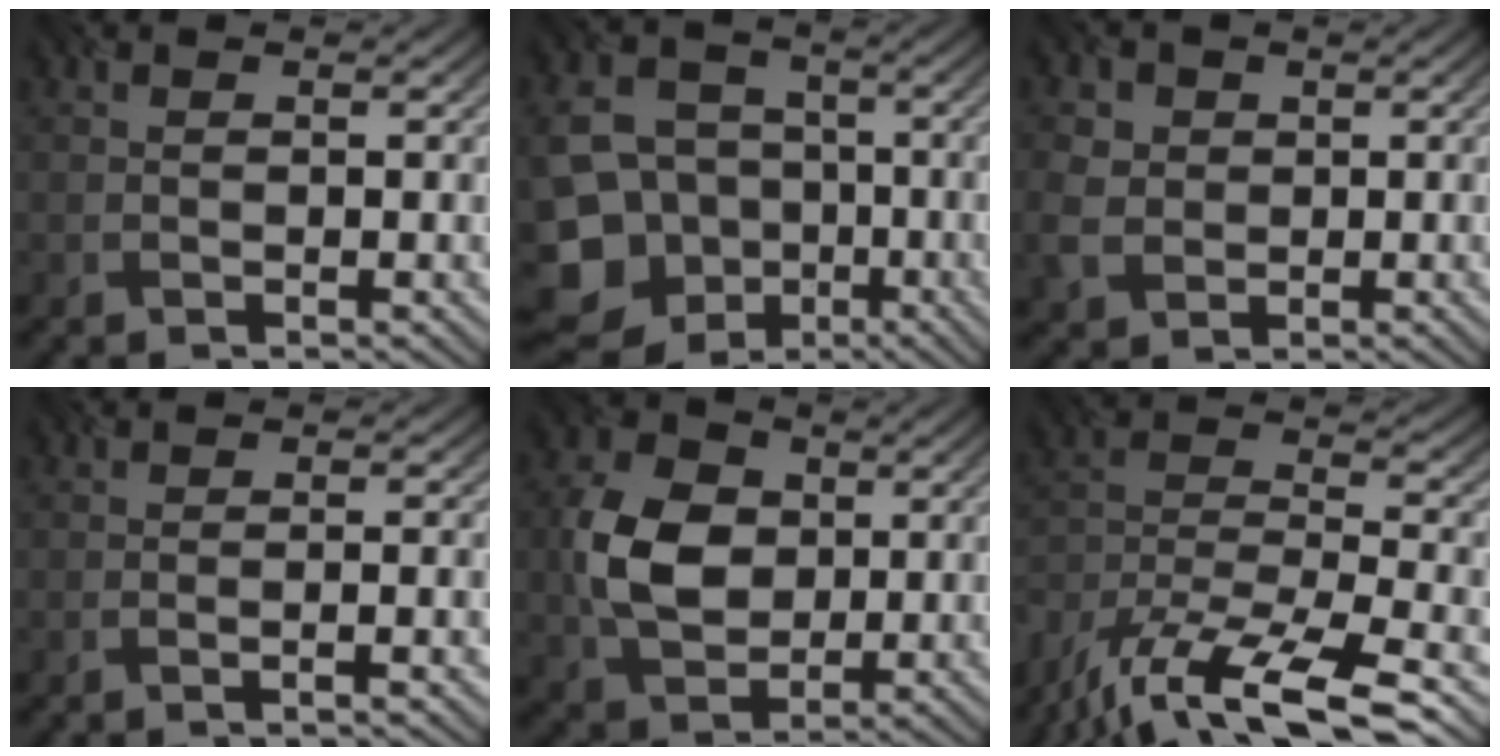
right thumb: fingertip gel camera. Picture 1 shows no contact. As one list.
[{"total": 13.0, "force": [-4.6, 10.8, 5.5], "torque": [-0.149, -0.040, -0.081]}, {"total": 3.7, "force": [0.0, 3.4, 1.5], "torque": [-0.054, -0.004, 0.004]}, {"total": 2.4, "force": [-1.1, 0.3, 2.2], "torque": [-0.031, 0.012, -0.031]}, {"total": 8.6, "force": [0.7, 6.4, 5.6], "torque": [-0.135, 0.005, 0.008]}, {"total": 15.4, "force": [-12.1, 4.4, 8.5], "torque": [-0.173, -0.017, -0.202]}]